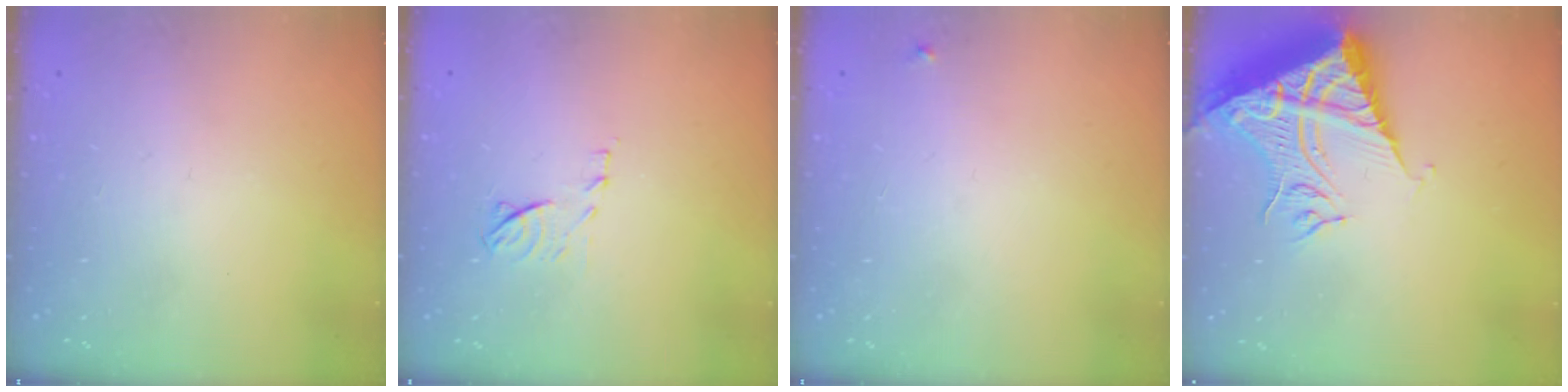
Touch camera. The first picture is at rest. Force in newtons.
{"total": 7.6, "press": 7.6, "slide": 0.7}
{"total": 3.3, "press": 3.3, "slide": 0.4}
{"total": 12.5, "press": 12.5, "slide": 1.2}